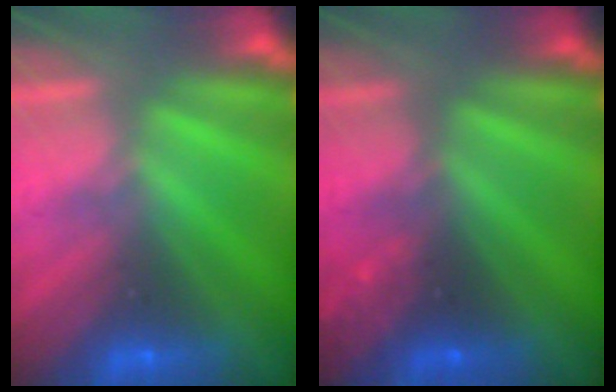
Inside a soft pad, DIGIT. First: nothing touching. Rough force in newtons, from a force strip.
{"total": 2.4}